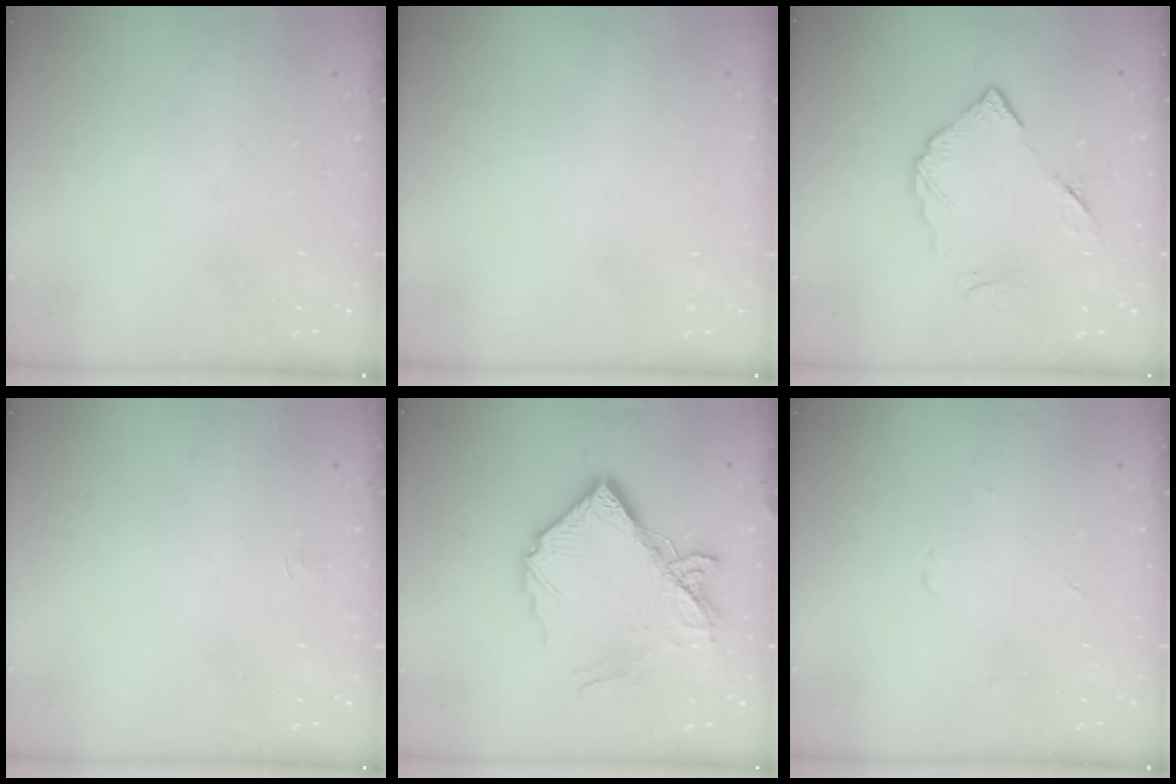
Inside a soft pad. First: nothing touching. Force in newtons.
{"total": 2.0, "press": 2.0, "slide": 0.1}
{"total": 8.9, "press": 8.9, "slide": 0.4}
{"total": 1.3, "press": 1.2, "slide": 0.2}
{"total": 15.9, "press": 15.8, "slide": 1.4}
{"total": 2.3, "press": 2.3, "slide": 0.3}